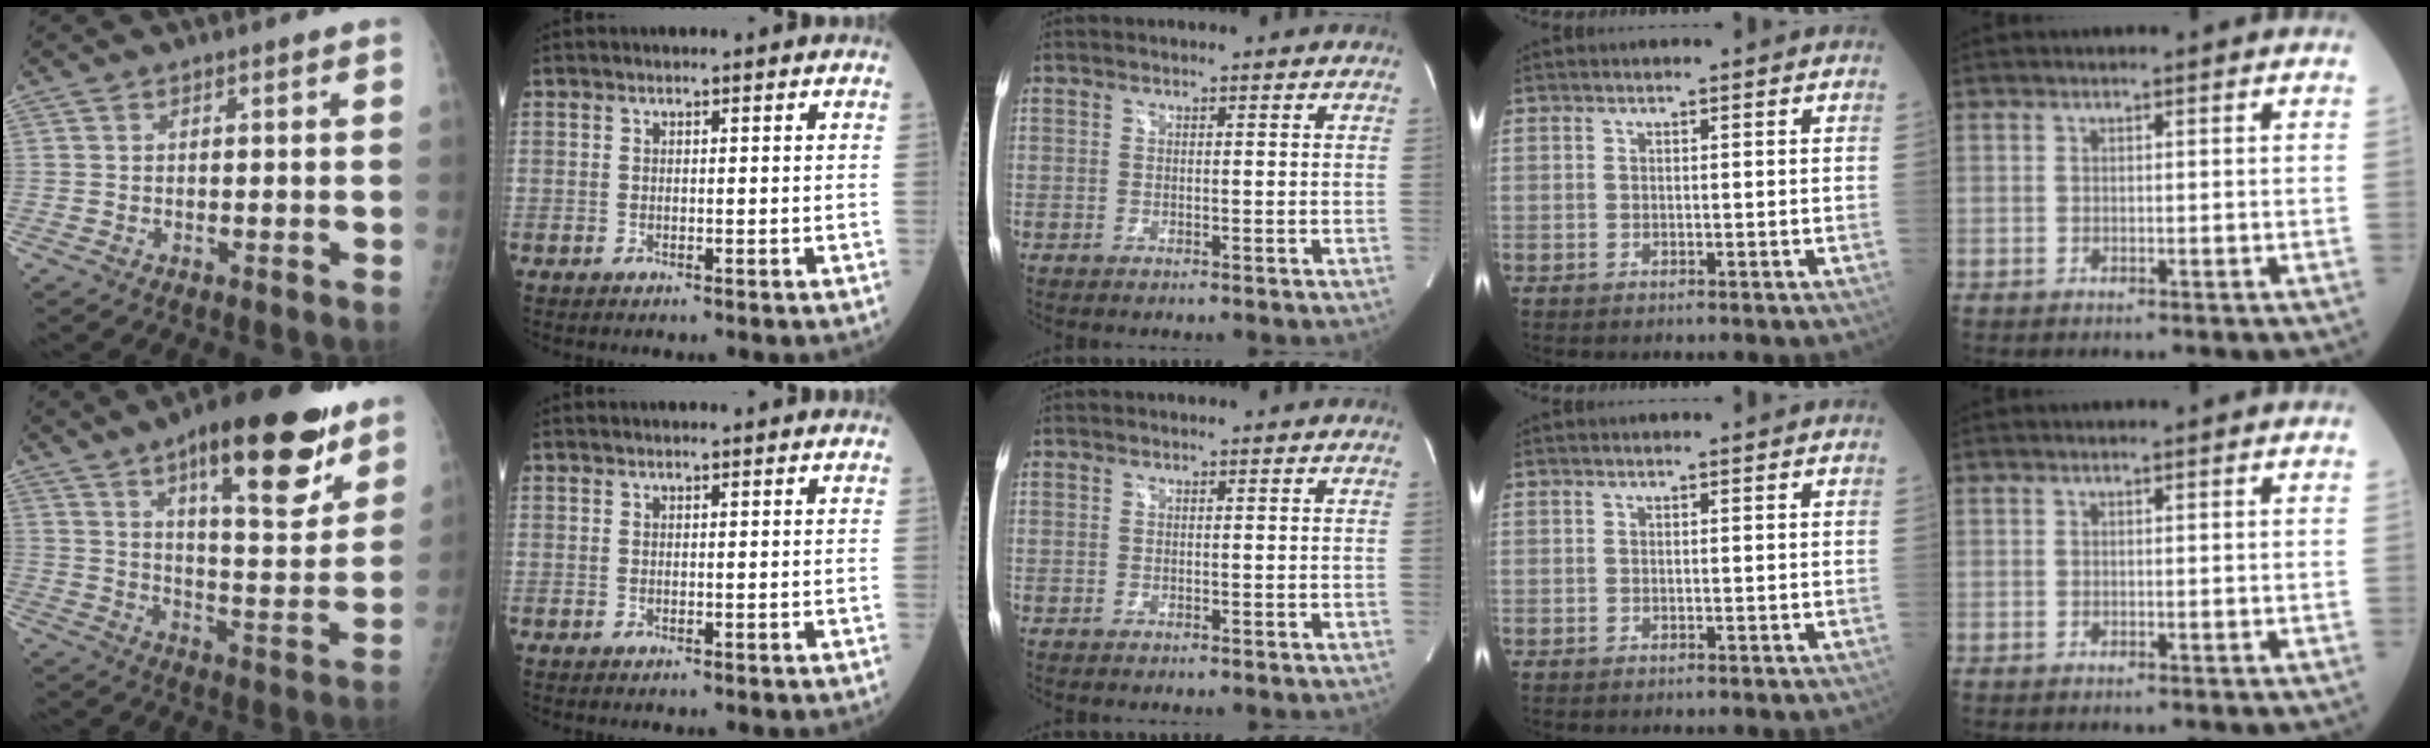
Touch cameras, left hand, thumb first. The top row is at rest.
{"thumb": {"total": 22.9, "force": [13.4, 7.2, 17.0], "torque": [-0.217, -0.060, 0.203]}, "index": {"total": 2.6, "force": [2.5, 0.1, 0.8], "torque": [-0.010, 0.021, 0.030]}}